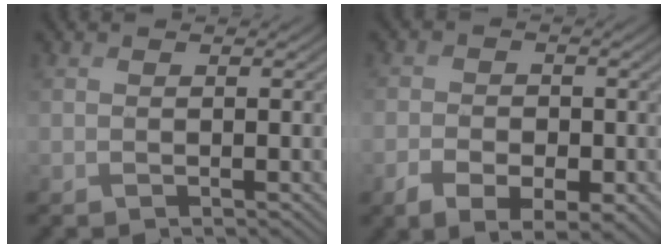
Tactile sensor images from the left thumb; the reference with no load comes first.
{"total": 5.0, "force": [-3.2, 2.8, 2.7], "torque": [-0.044, -0.017, -0.046]}